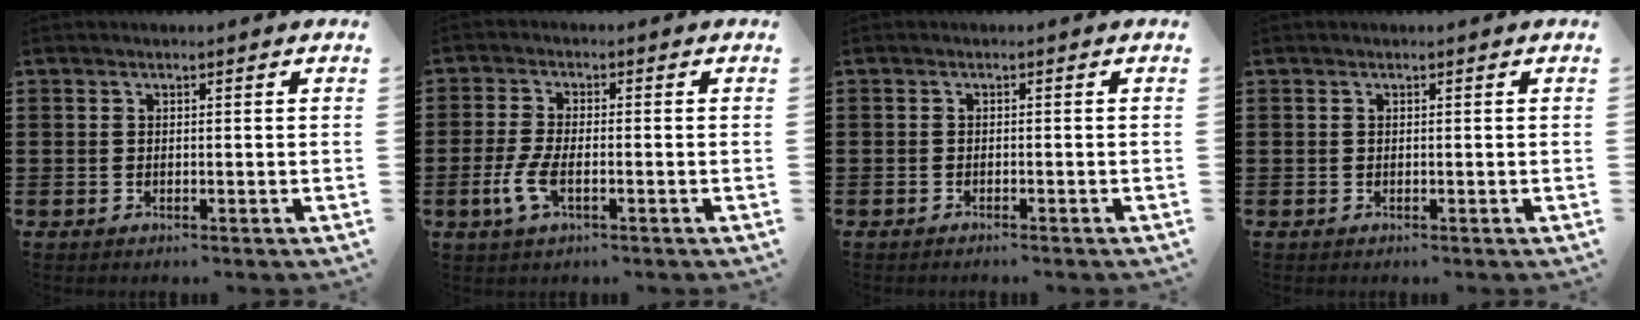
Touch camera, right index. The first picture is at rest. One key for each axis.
{"total": 4.3, "fx": -1.5, "fy": 1.4, "fz": 3.8, "tx": -0.091, "ty": -0.009, "tz": -0.033}
{"total": 0.8, "fx": -0.8, "fy": -0.2, "fz": 0.2, "tx": -0.006, "ty": -0.006, "tz": -0.014}
{"total": 0.0}